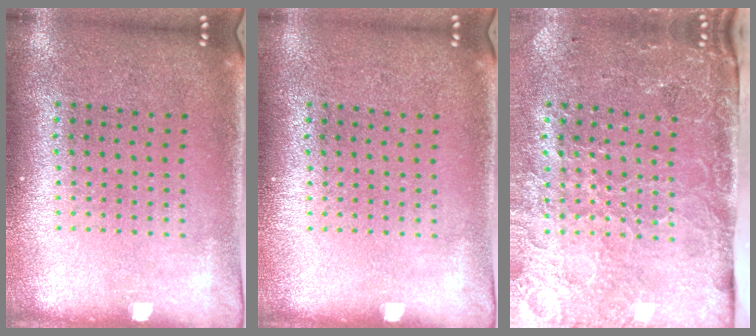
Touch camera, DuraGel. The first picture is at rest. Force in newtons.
{"total": 0.0}
{"total": 4.6, "press": 3.7, "slide": 2.8}